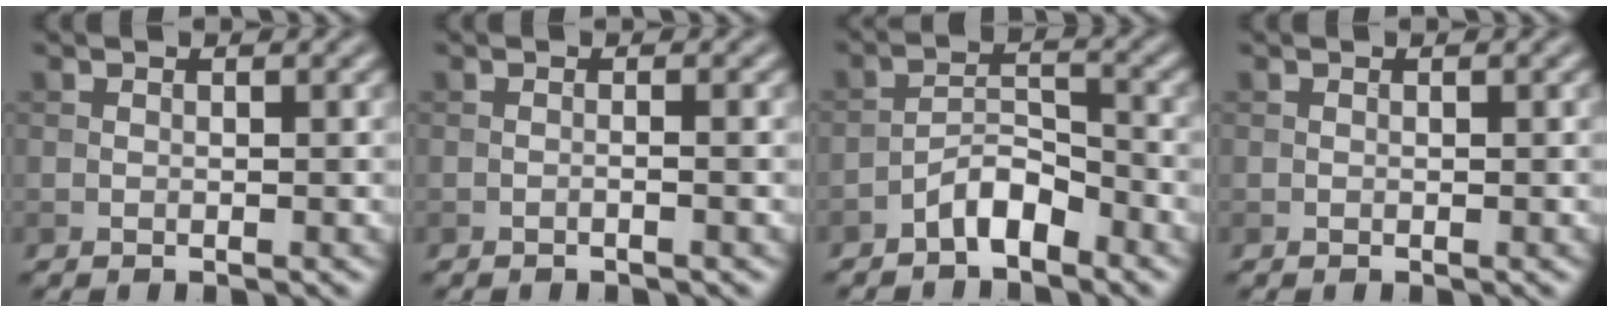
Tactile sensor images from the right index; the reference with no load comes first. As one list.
[{"total": 0.9, "force": [-0.3, 0.2, 0.8], "torque": [-0.010, -0.001, -0.012]}, {"total": 3.3, "force": [-2.5, 1.1, 1.8], "torque": [-0.030, 0.016, -0.050]}, {"total": 0.0}]